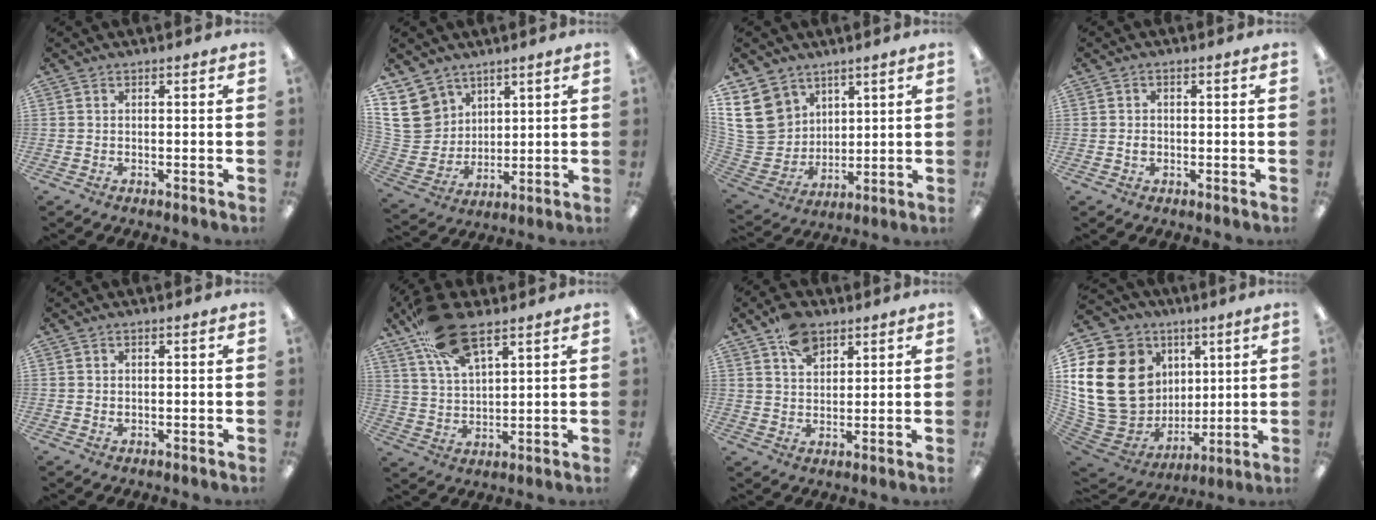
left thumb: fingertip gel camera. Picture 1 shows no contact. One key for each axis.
{"total": 12.9, "fx": 7.0, "fy": 10.1, "fz": 4.0, "tx": -0.098, "ty": -0.034, "tz": 0.142}
{"total": 15.3, "fx": 7.0, "fy": 12.2, "fz": 5.9, "tx": -0.152, "ty": -0.040, "tz": 0.139}
{"total": 1.0, "fx": -0.2, "fy": 0.7, "fz": 0.6, "tx": -0.013, "ty": 0.001, "tz": -0.004}
{"total": 0.6, "fx": 0.2, "fy": 0.4, "fz": 0.5, "tx": -0.011, "ty": 0.001, "tz": 0.004}
{"total": 16.3, "fx": 10.2, "fy": 6.9, "fz": 10.6, "tx": -0.197, "ty": -0.027, "tz": 0.182}
{"total": 7.3, "fx": 4.6, "fy": 4.4, "fz": 3.6, "tx": -0.061, "ty": -0.010, "tz": 0.085}
{"total": 23.8, "fx": 5.1, "fy": 19.0, "fz": 13.3, "tx": -0.302, "ty": -0.044, "tz": 0.133}